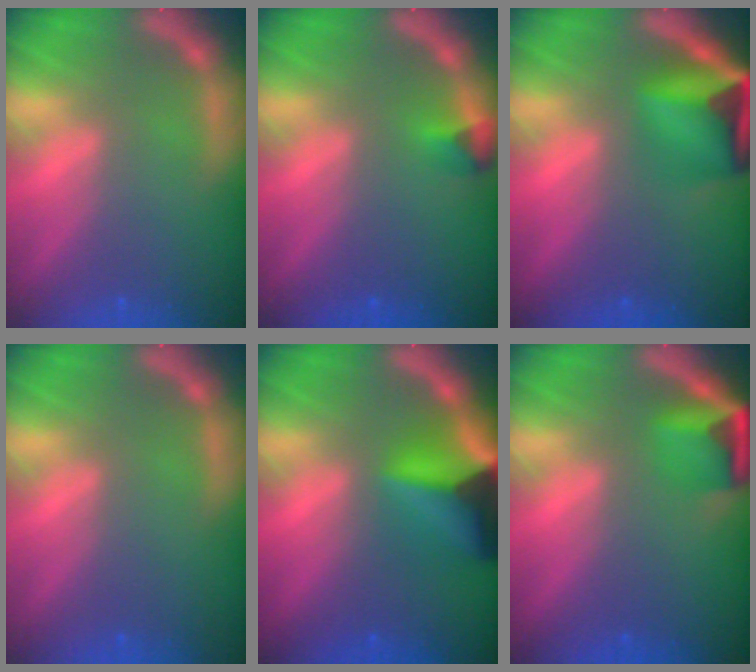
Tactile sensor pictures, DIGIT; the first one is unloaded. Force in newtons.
{"total": 1.4}
{"total": 8.4}
{"total": 0.0}
{"total": 9.6}
{"total": 4.4}